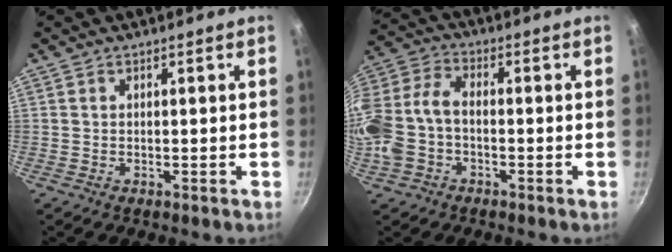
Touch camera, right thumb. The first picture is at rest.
{"total": 12.5, "force": [-3.1, 8.2, 8.9], "torque": [-0.191, 0.037, -0.075]}